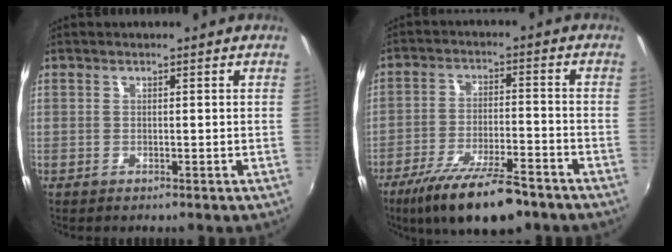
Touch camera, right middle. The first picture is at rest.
{"total": 15.0, "force": [-11.1, 3.8, 9.5], "torque": [-0.190, -0.025, -0.181]}